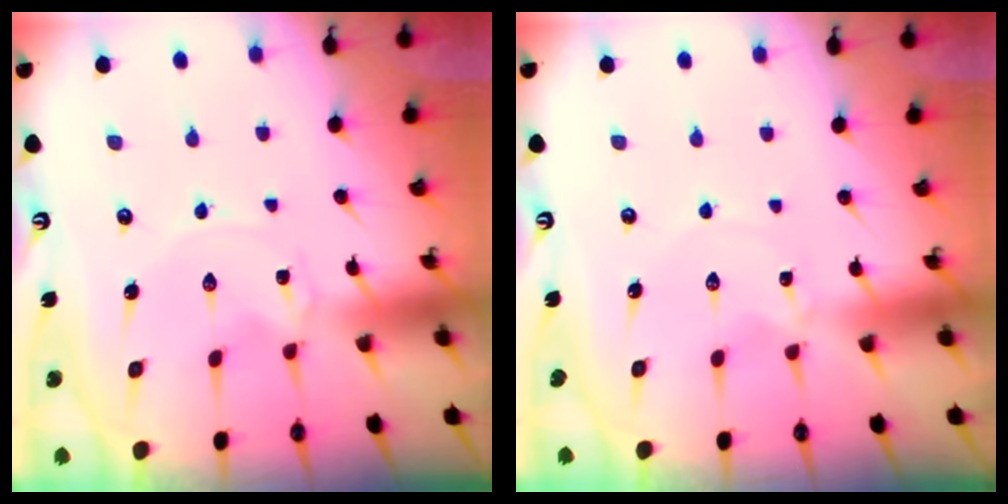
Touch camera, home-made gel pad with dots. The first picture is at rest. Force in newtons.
{"total": 1.3, "press": 1.3, "slide": 0.2}